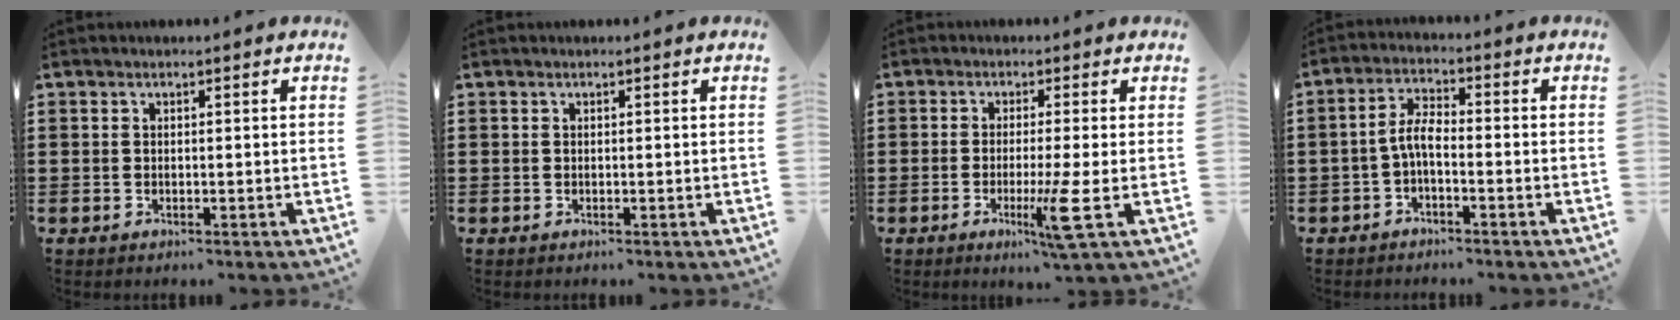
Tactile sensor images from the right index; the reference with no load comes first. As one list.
[{"total": 0.0}, {"total": 6.7, "force": [-2.0, -0.5, 6.3], "torque": [-0.117, -0.026, -0.036]}, {"total": 4.0, "force": [-1.3, 1.3, 3.5], "torque": [-0.086, 0.002, -0.032]}]